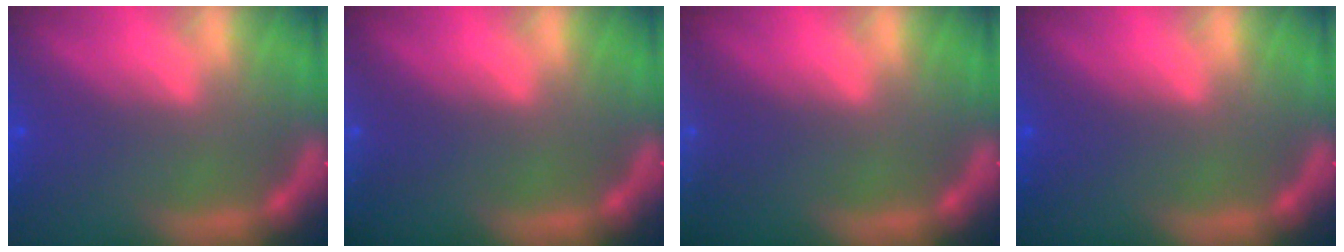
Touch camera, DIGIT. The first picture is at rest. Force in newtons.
{"total": 3.0}
{"total": 5.0}
{"total": 0.0}